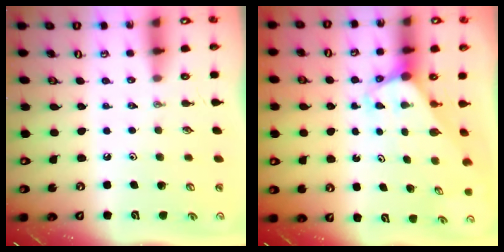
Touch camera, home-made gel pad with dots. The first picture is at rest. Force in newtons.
{"total": 3.3, "press": 3.3, "slide": 0.1}